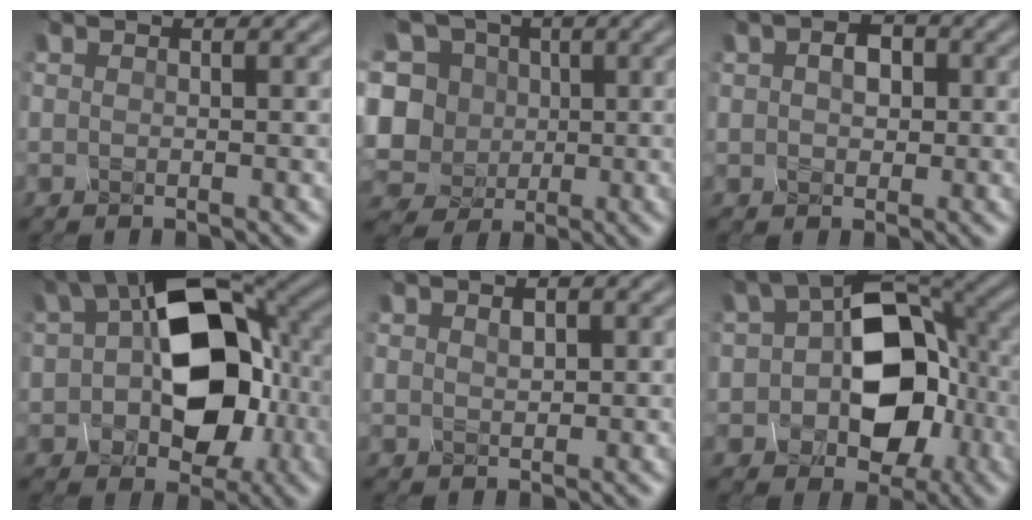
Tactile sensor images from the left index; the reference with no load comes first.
{"total": 12.9, "force": [1.1, 11.4, 5.9], "torque": [-0.159, 0.025, -0.005]}
{"total": 2.7, "force": [0.0, 2.0, 1.8], "torque": [-0.034, 0.005, -0.007]}
{"total": 13.0, "force": [-0.1, 8.2, 10.1], "torque": [-0.156, 0.004, -0.003]}
{"total": 1.0, "force": [0.2, 0.6, 0.8], "torque": [-0.014, 0.000, 0.007]}
{"total": 10.8, "force": [-1.2, 7.0, 8.1], "torque": [-0.113, 0.001, -0.025]}